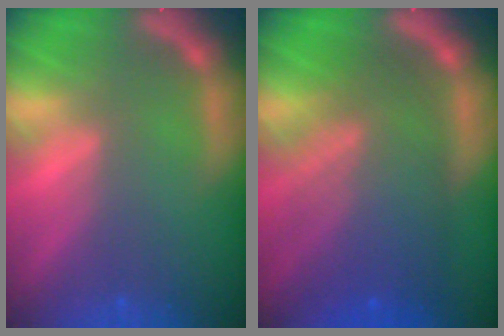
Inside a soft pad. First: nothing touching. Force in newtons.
{"total": 9.5}